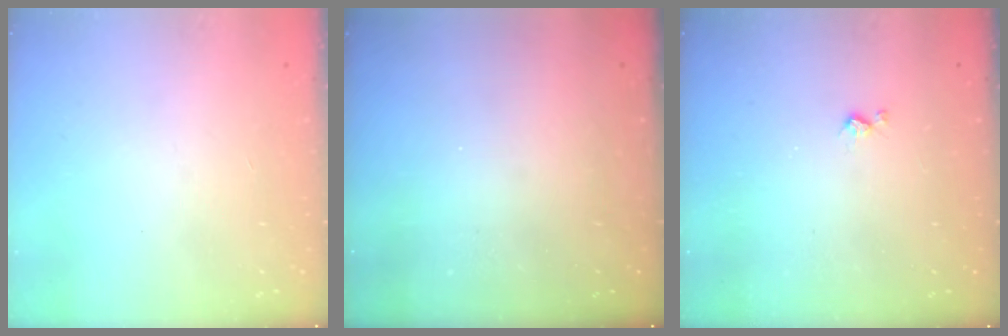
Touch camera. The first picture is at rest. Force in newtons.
{"total": 0.0}
{"total": 3.2, "press": 3.2, "slide": 0.5}